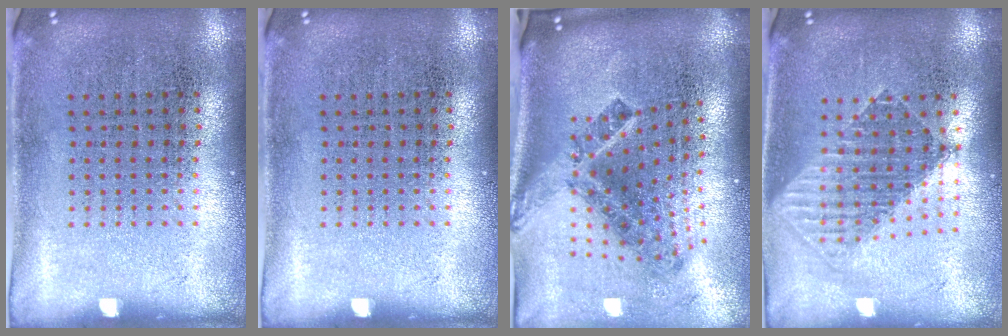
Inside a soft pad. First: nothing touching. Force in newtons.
{"total": 0.0}
{"total": 2.5, "press": 1.5, "slide": 2.0}
{"total": 1.7, "press": 1.4, "slide": 0.9}